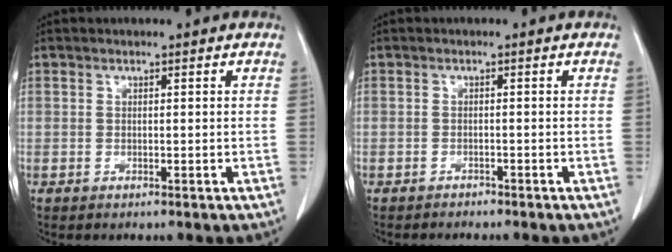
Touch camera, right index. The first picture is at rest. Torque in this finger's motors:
{"motor_torque": [0.09, -0.05, 0.03, 0.01]}